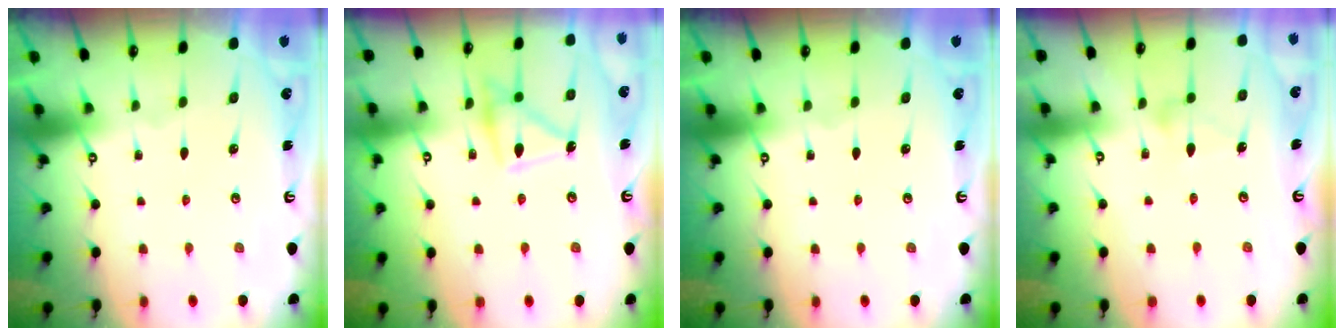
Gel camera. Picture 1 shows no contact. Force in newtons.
{"total": 13.5, "press": 13.5, "slide": 0.6}
{"total": 0.0}
{"total": 7.1, "press": 7.1, "slide": 0.3}